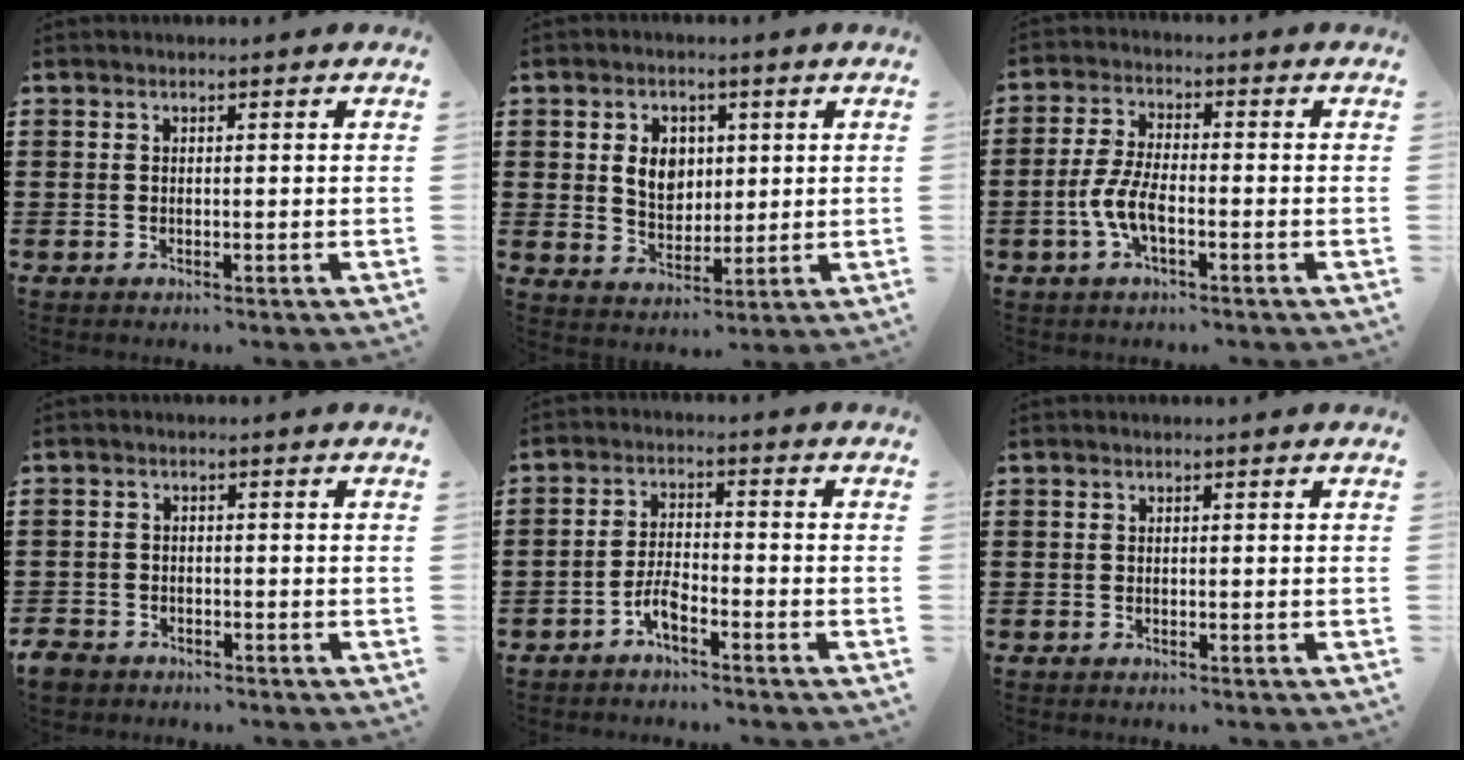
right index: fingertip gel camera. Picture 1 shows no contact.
{"total": 5.7, "force": [1.2, 4.3, 3.4], "torque": [-0.066, 0.007, 0.015]}
{"total": 5.8, "force": [-2.0, 2.1, 5.0], "torque": [-0.119, -0.006, -0.044]}
{"total": 2.2, "force": [-2.0, 0.9, 0.3], "torque": [-0.017, -0.001, -0.045]}
{"total": 3.9, "force": [-2.8, 1.0, 2.5], "torque": [-0.067, 0.002, -0.060]}
{"total": 0.0}